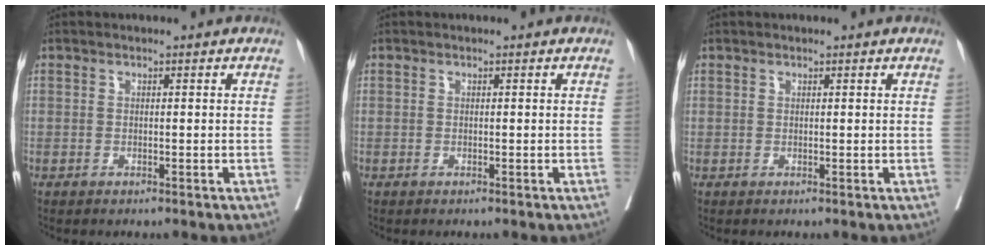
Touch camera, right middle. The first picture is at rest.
{"total": 0.0}
{"total": 0.8, "force": [0.4, 0.7, 0.0], "torque": [0.006, 0.003, 0.005]}